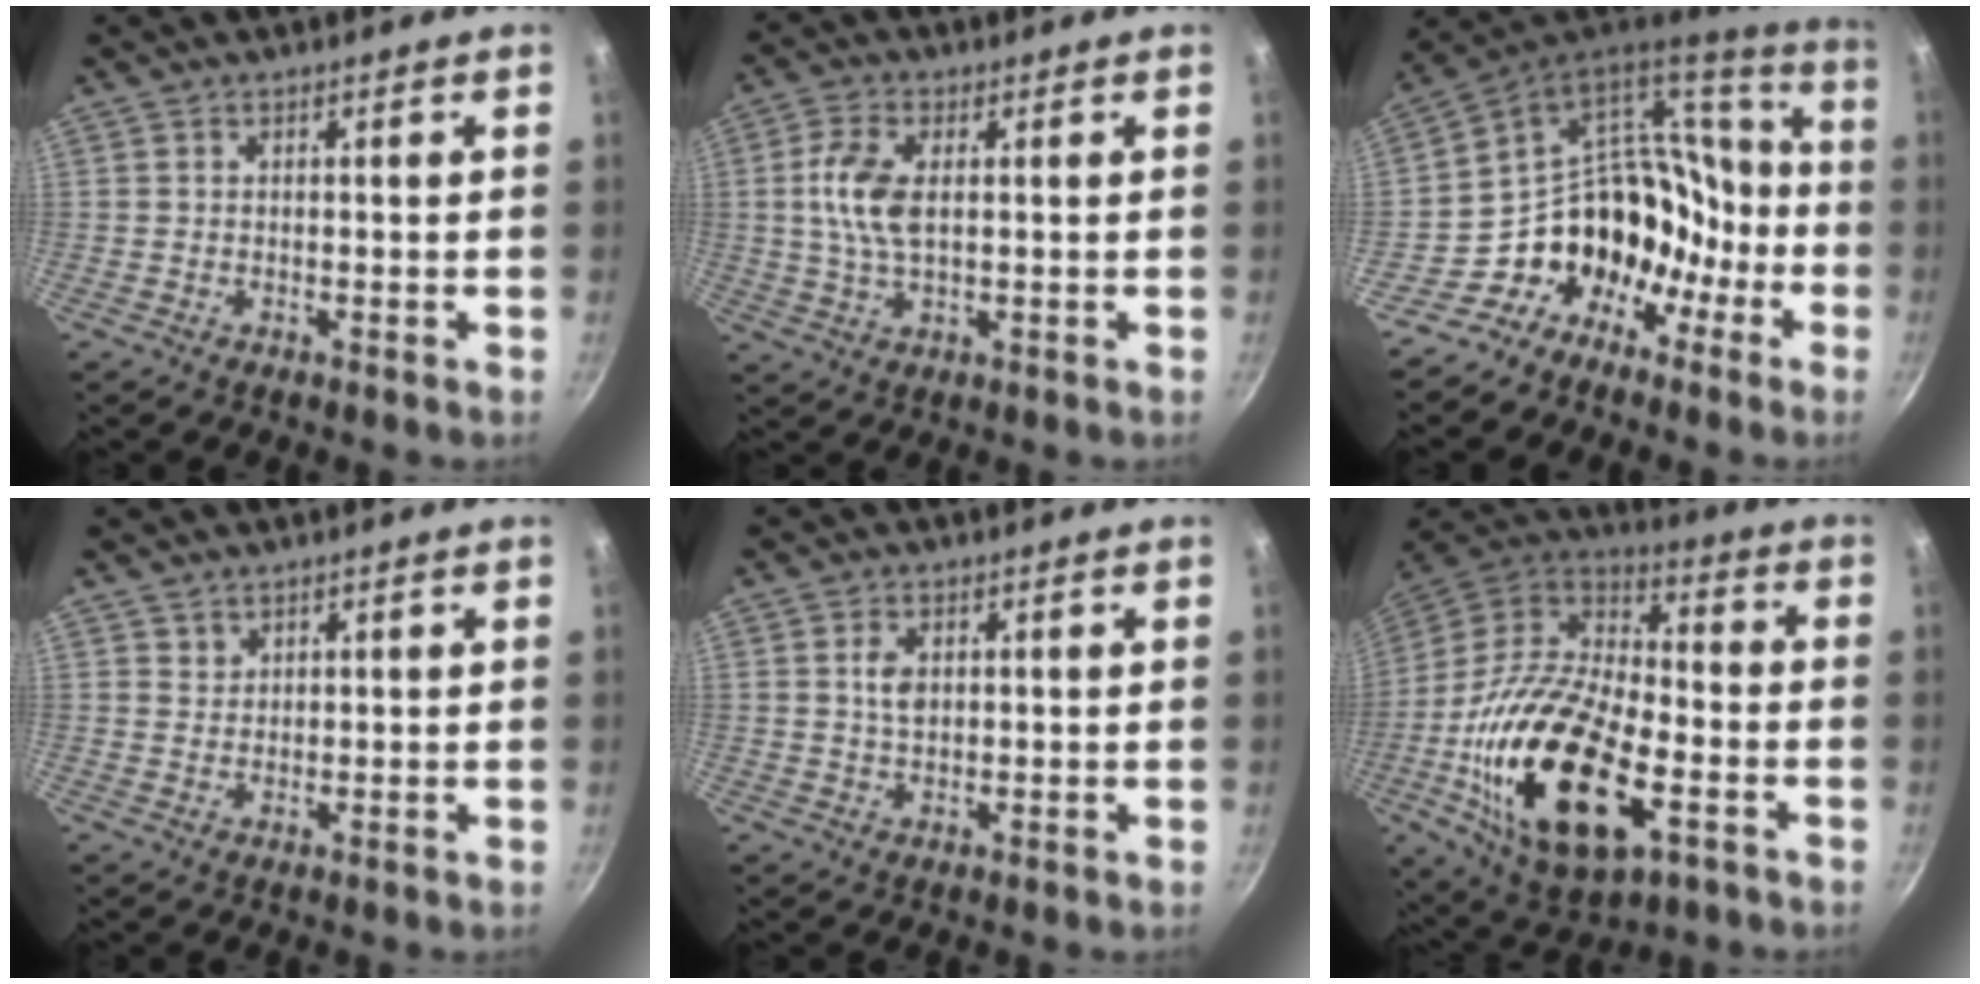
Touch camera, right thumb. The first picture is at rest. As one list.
[{"total": 8.1, "force": [1.0, 4.1, 6.9], "torque": [-0.155, 0.001, 0.019]}, {"total": 16.0, "force": [-8.2, 11.9, 6.9], "torque": [-0.038, 0.137, -0.142]}, {"total": 1.4, "force": [1.1, 0.9, -0.1], "torque": [0.016, -0.007, 0.017]}, {"total": 3.1, "force": [0.6, 1.9, 2.3], "torque": [-0.037, -0.003, 0.012]}, {"total": 28.6, "force": [-8.8, 14.4, 23.1], "torque": [-0.458, 0.022, -0.144]}]